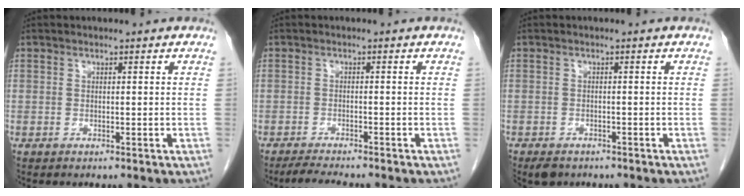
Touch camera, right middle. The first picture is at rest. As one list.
[{"total": 4.3, "force": [-3.9, -0.1, 1.9], "torque": [-0.038, -0.018, -0.063]}, {"total": 3.1, "force": [-2.5, 1.6, 1.0], "torque": [-0.016, -0.002, -0.032]}]